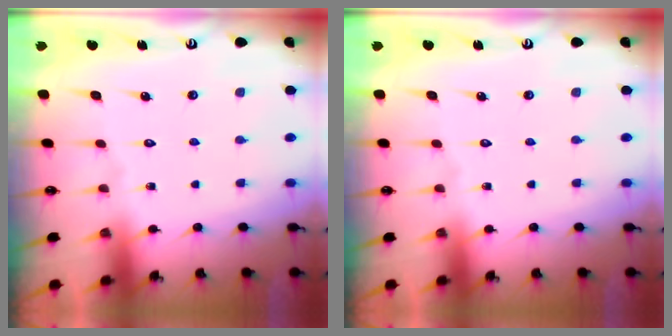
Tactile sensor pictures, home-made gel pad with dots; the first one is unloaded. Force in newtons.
{"total": 0.0}